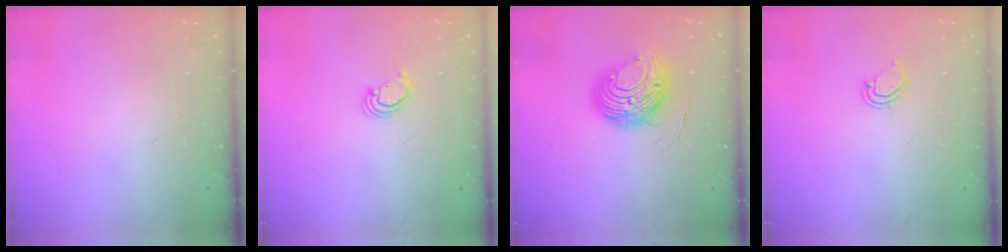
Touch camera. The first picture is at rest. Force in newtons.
{"total": 2.2, "press": 2.2, "slide": 0.2}
{"total": 9.5, "press": 9.5, "slide": 0.8}
{"total": 3.6, "press": 3.6, "slide": 0.2}